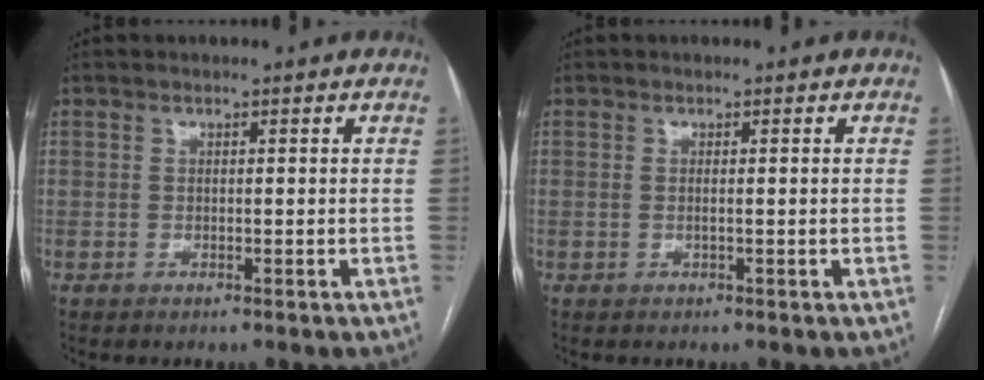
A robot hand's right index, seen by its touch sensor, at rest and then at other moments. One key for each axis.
{"total": 0.6, "fx": -0.1, "fy": -0.1, "fz": 0.6, "tx": -0.014, "ty": 0.001, "tz": 0.001}